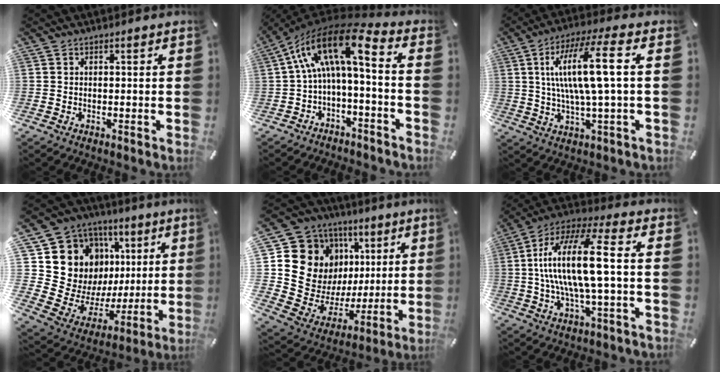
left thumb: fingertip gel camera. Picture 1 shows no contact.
{"total": 15.8, "force": [1.7, 6.4, 14.4], "torque": [-0.271, -0.005, 0.022]}
{"total": 15.1, "force": [2.5, 2.4, 14.7], "torque": [-0.293, 0.001, 0.031]}
{"total": 16.0, "force": [6.3, 14.0, 4.5], "torque": [-0.070, -0.070, 0.151]}
{"total": 15.5, "force": [5.9, 13.7, 4.3], "torque": [-0.066, -0.059, 0.140]}
{"total": 18.5, "force": [0.5, 4.4, 18.0], "torque": [-0.377, -0.008, -0.008]}